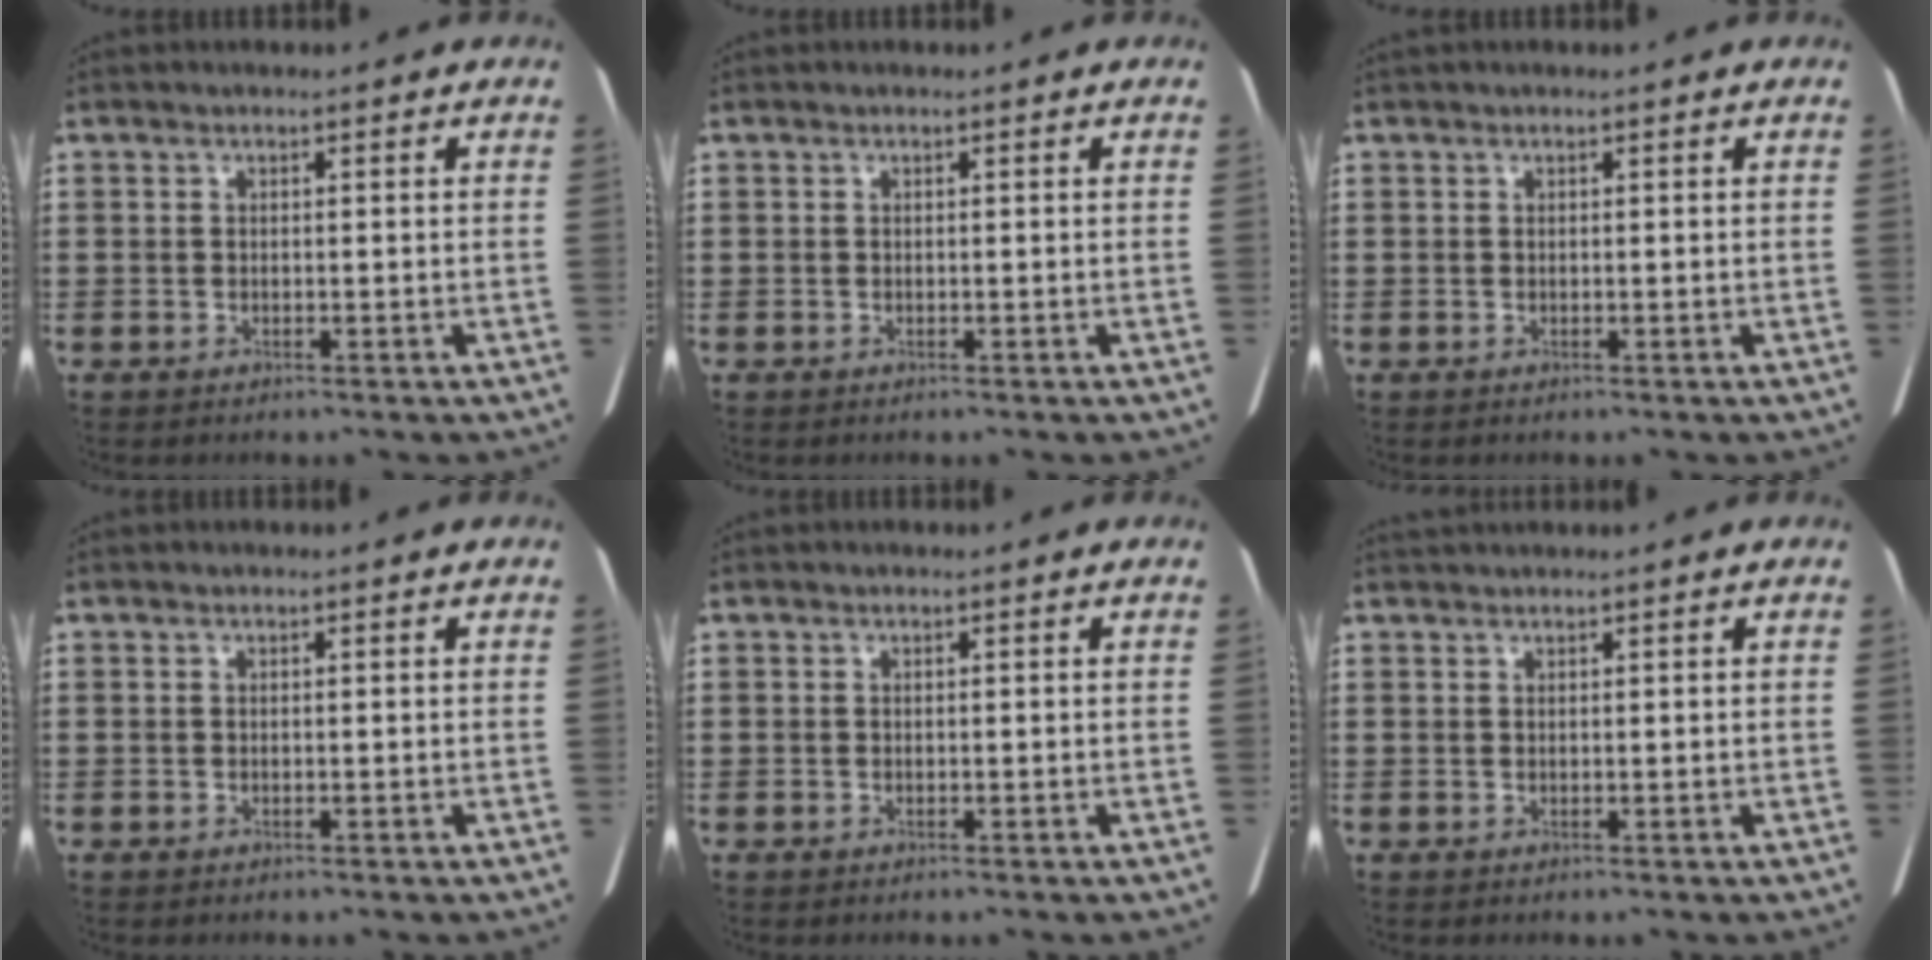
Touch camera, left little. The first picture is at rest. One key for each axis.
{"total": 0.0}
{"total": 0.0}
{"total": 0.0}
{"total": 0.0}
{"total": 0.6, "fx": 0.6, "fy": 0.0, "fz": 0.2, "tx": -0.005, "ty": 0.000, "tz": 0.011}